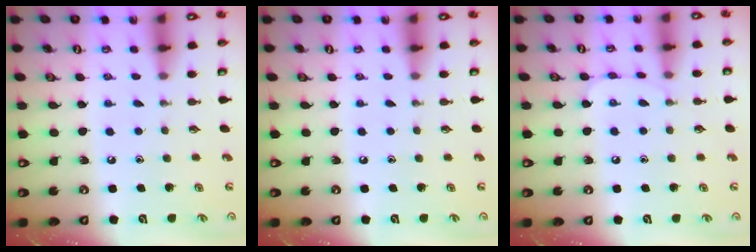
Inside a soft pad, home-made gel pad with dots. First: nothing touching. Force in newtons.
{"total": 0.0}
{"total": 7.8, "press": 7.7, "slide": 0.5}